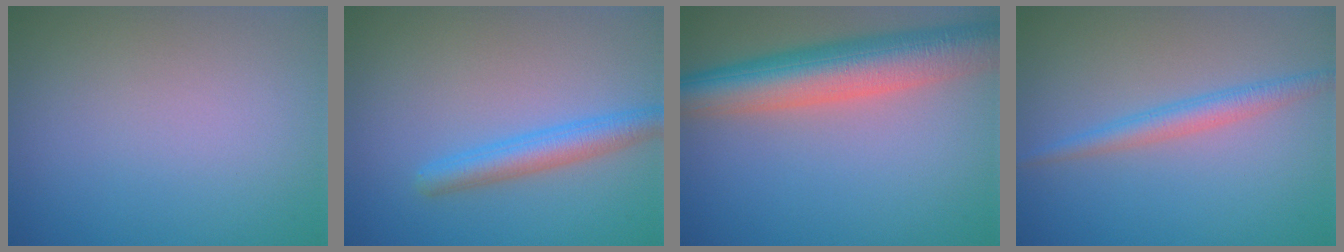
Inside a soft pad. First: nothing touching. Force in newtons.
{"total": 3.1, "press": 3.1, "slide": 0.1}
{"total": 8.5, "press": 8.5, "slide": 0.6}
{"total": 2.3, "press": 2.3, "slide": 0.1}